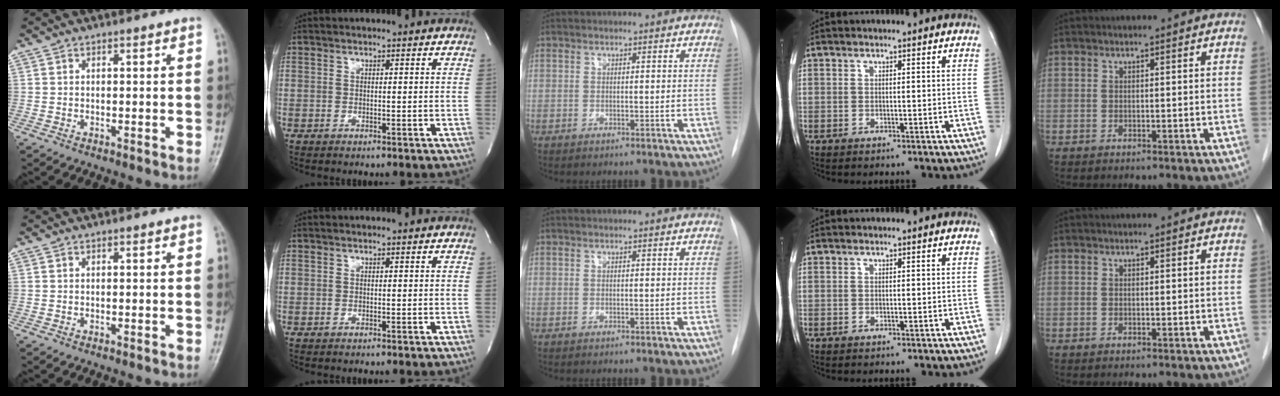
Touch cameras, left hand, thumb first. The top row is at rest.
{}